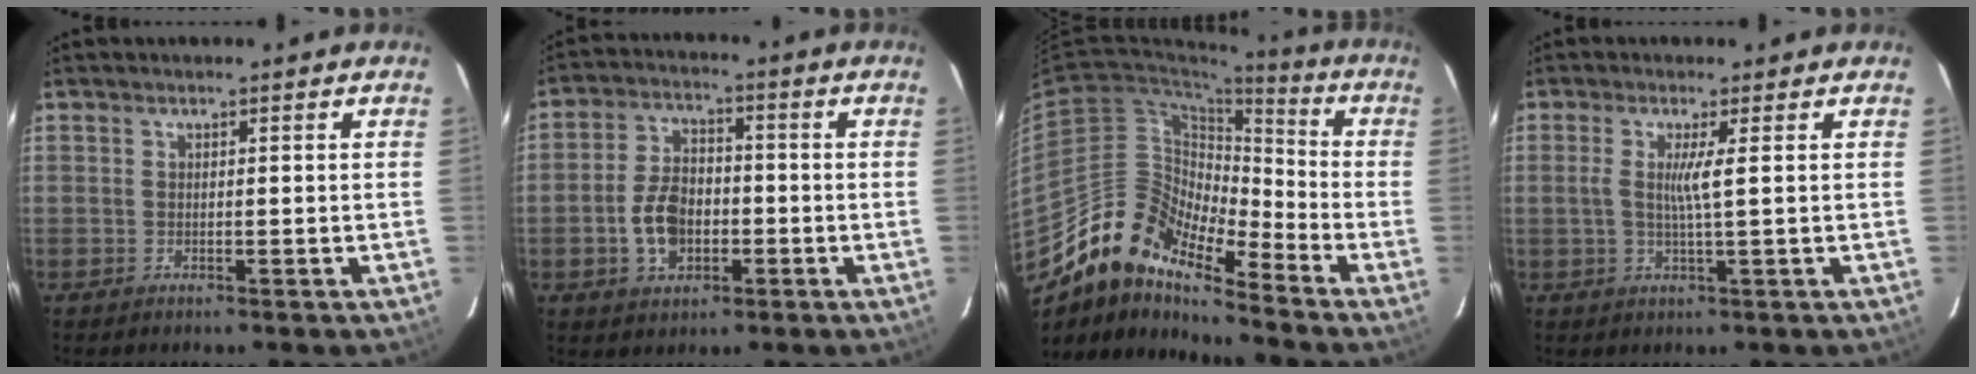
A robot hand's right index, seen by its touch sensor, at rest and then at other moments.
{"total": 9.0, "force": [-2.4, 5.9, 6.3], "torque": [-0.122, 0.016, -0.035]}
{"total": 14.0, "force": [-11.8, 4.5, 6.1], "torque": [-0.098, 0.009, -0.240]}
{"total": 3.6, "force": [0.4, -0.7, 3.5], "torque": [-0.066, -0.002, 0.006]}